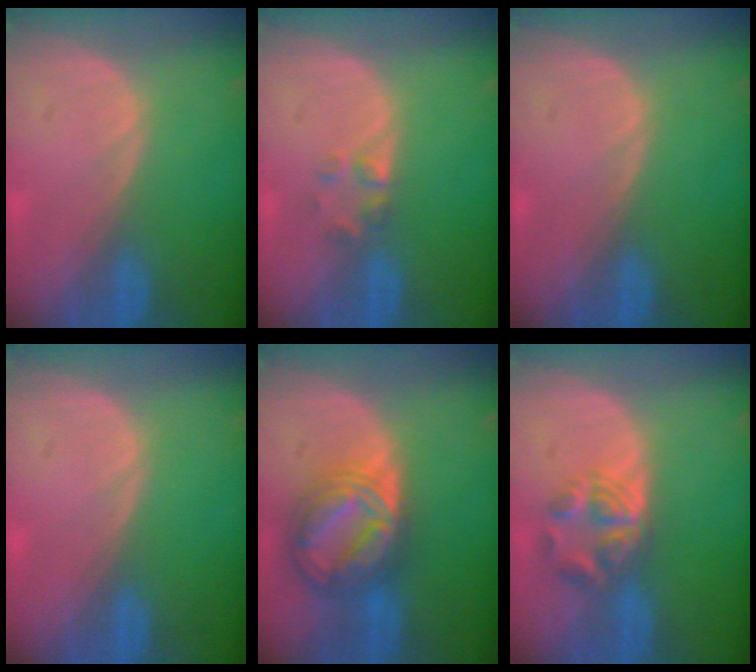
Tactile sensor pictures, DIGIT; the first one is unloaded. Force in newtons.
{"total": 2.0, "press": 2.0, "slide": 0.2}
{"total": 0.0}
{"total": 0.0}
{"total": 8.9, "press": 8.9, "slide": 0.8}
{"total": 5.9, "press": 4.8, "slide": 3.5}